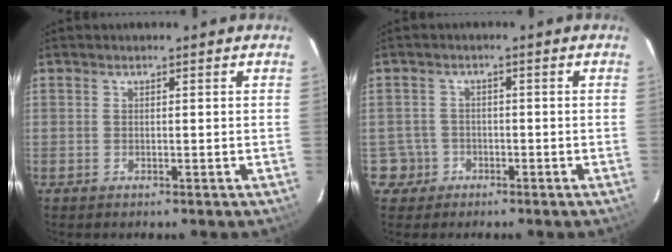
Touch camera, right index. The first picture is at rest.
{"total": 4.0, "force": [-1.6, 3.6, -0.4], "torque": [0.006, 0.022, -0.027]}